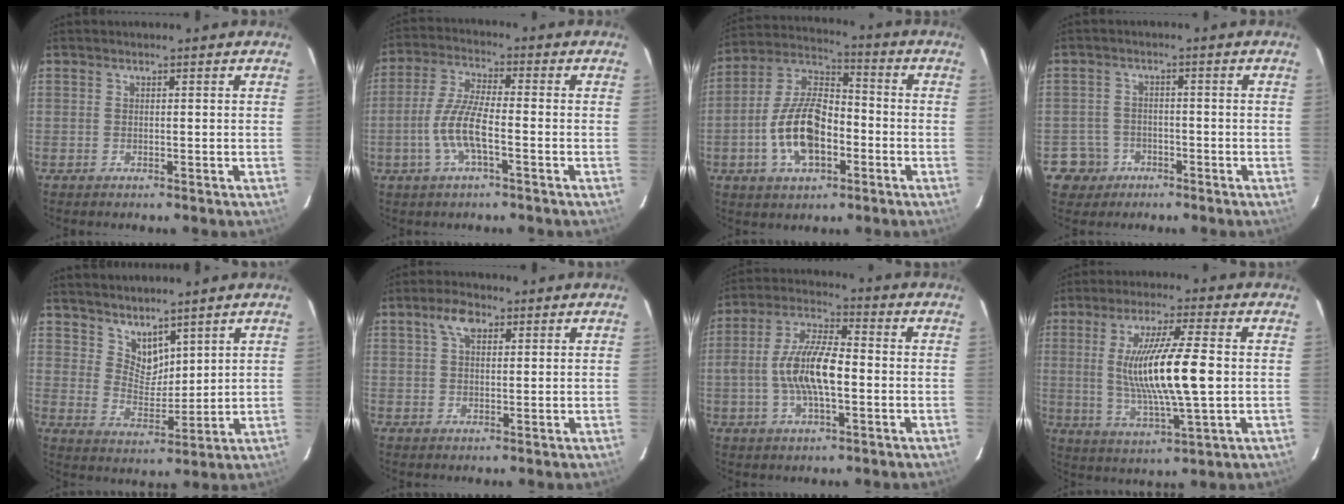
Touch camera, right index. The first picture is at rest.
{"total": 8.2, "force": [-2.7, 1.7, 7.6], "torque": [-0.161, 0.004, -0.053]}
{"total": 14.1, "force": [-4.2, 7.4, 11.3], "torque": [-0.226, 0.018, -0.071]}
{"total": 5.1, "force": [-2.5, 4.5, 0.0], "torque": [-0.015, 0.023, -0.041]}
{"total": 6.8, "force": [5.6, 3.3, 2.0], "torque": [-0.025, 0.002, 0.111]}
{"total": 4.2, "force": [2.3, 2.2, 2.7], "torque": [-0.049, 0.012, 0.041]}
{"total": 11.4, "force": [-1.7, 4.1, 10.5], "torque": [-0.212, 0.010, -0.030]}
{"total": 14.7, "force": [0.5, 1.6, 14.6], "torque": [-0.271, -0.013, 0.018]}